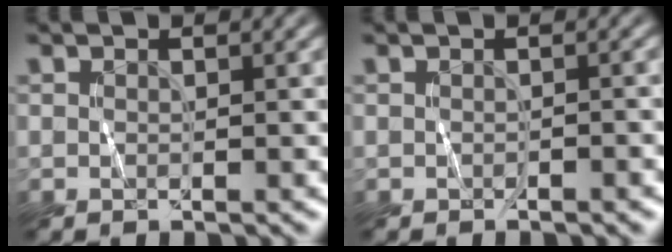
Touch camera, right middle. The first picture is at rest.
{"total": 0.9, "force": [-0.5, 0.2, 0.7], "torque": [-0.009, 0.001, -0.006]}